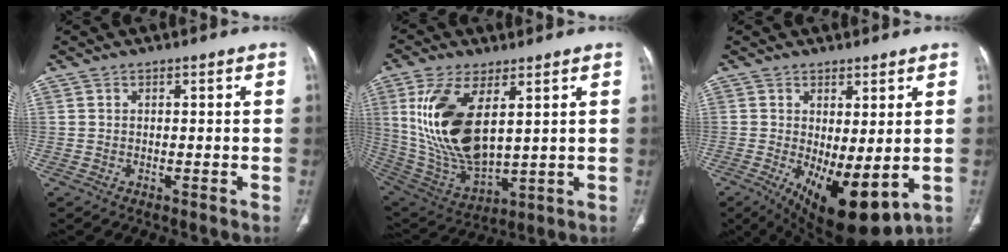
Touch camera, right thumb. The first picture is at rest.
{"total": 19.0, "force": [5.2, 9.0, 15.9], "torque": [-0.314, -0.027, 0.117]}
{"total": 12.7, "force": [-2.4, 5.1, 11.4], "torque": [-0.175, -0.023, -0.014]}